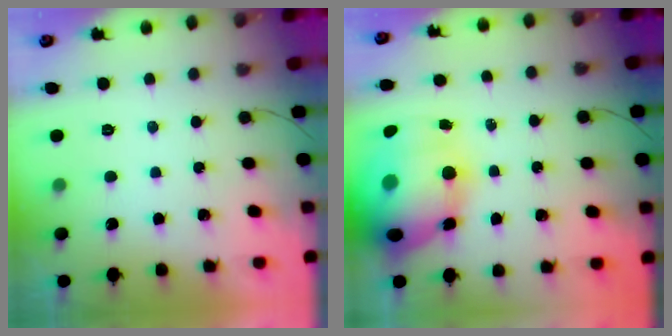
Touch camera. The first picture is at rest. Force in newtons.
{"total": 23.4, "press": 22.8, "slide": 5.3}